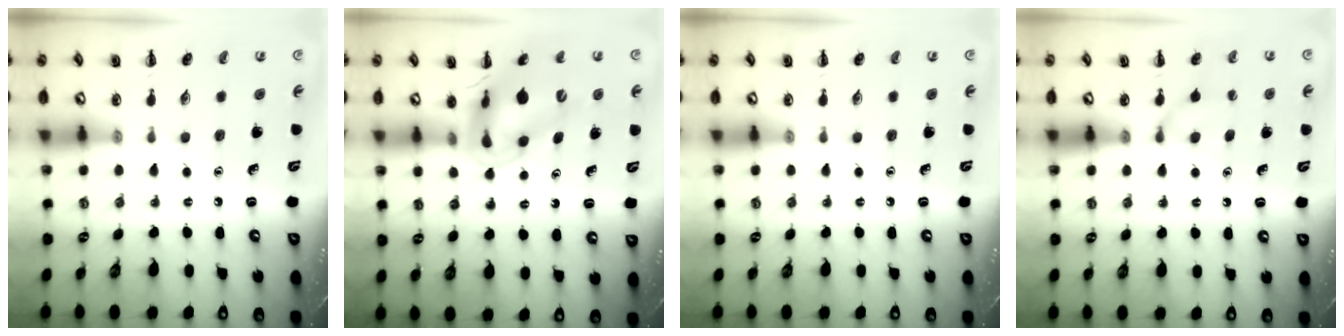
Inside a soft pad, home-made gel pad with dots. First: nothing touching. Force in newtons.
{"total": 11.7, "press": 11.2, "slide": 3.4}
{"total": 0.0}
{"total": 6.4, "press": 6.1, "slide": 1.9}